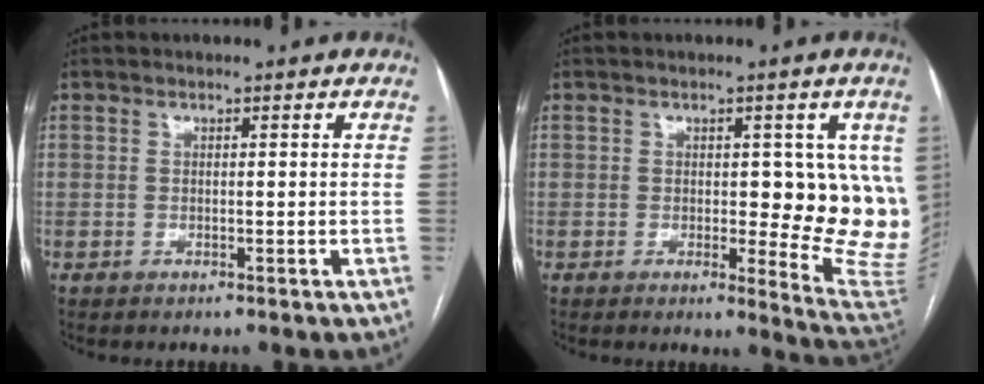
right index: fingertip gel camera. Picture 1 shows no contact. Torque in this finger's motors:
{"motor_torque": [0.37, 0.05, 0.50, 0.05]}